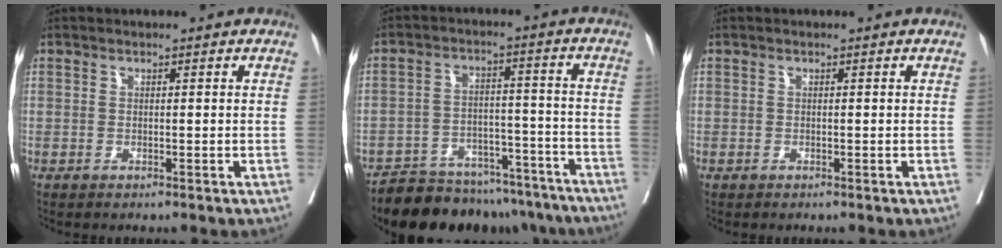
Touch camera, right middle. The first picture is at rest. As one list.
[{"total": 18.4, "force": [-16.5, 6.1, 5.5], "torque": [-0.075, 0.018, -0.225]}, {"total": 0.0}]